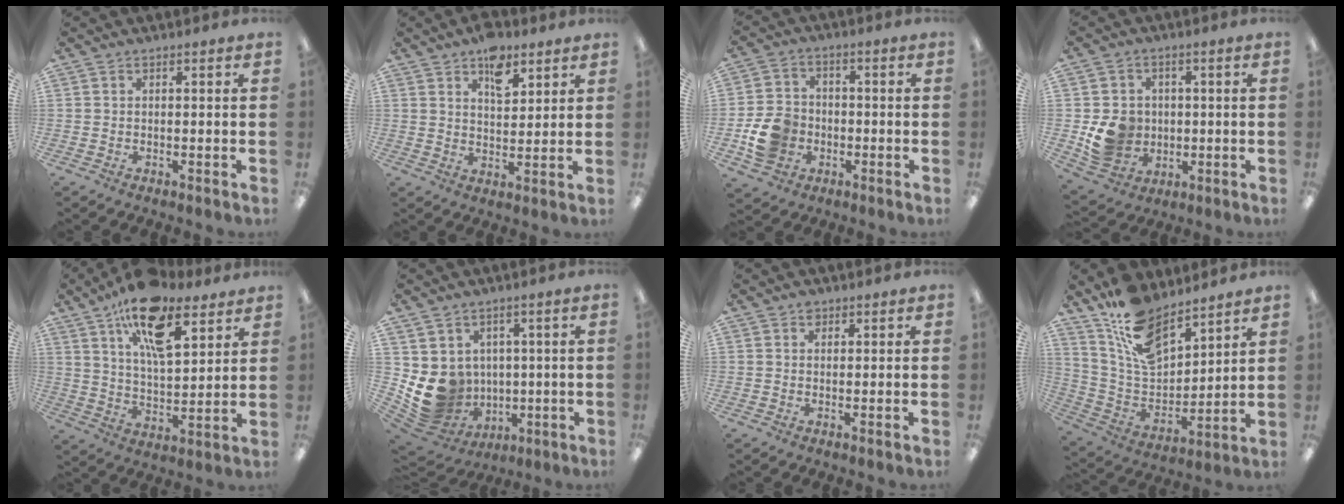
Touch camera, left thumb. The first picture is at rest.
{"total": 8.2, "force": [5.3, 4.5, 4.4], "torque": [-0.053, -0.025, 0.090]}
{"total": 9.8, "force": [-2.7, 8.1, 4.7], "torque": [-0.094, 0.019, -0.049]}
{"total": 9.7, "force": [-0.7, 8.9, 3.7], "torque": [-0.084, 0.008, -0.003]}
{"total": 18.2, "force": [11.6, 7.7, 11.8], "torque": [-0.193, -0.049, 0.195]}
{"total": 10.2, "force": [0.3, 9.7, 3.2], "torque": [-0.089, -0.020, 0.021]}
{"total": 1.6, "force": [1.1, 1.0, 0.6], "torque": [-0.004, -0.002, 0.018]}
{"total": 15.1, "force": [11.4, 6.7, 7.1], "torque": [-0.152, -0.061, 0.215]}